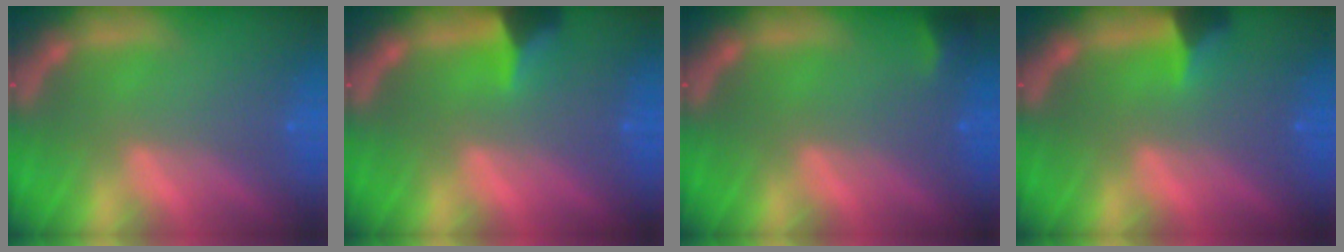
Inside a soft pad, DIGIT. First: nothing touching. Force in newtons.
{"total": 2.9}
{"total": 1.4}
{"total": 2.4}